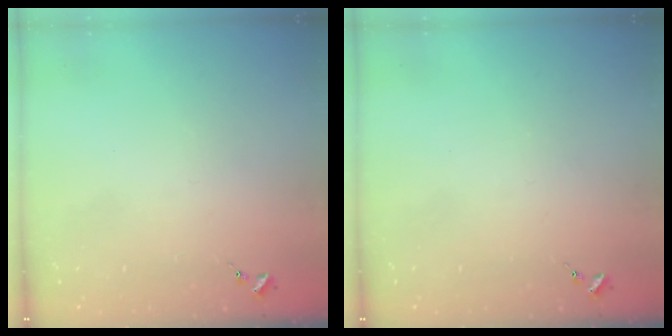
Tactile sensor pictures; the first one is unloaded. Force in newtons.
{"total": 0.0}